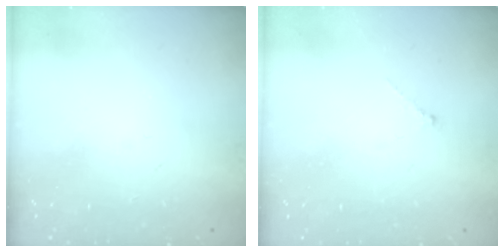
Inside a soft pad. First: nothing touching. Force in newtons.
{"total": 0.0}